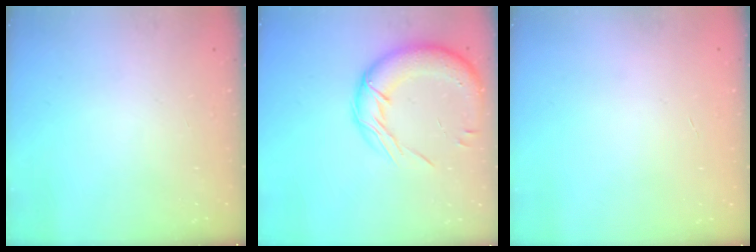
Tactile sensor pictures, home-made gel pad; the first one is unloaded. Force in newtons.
{"total": 16.7, "press": 16.4, "slide": 3.1}
{"total": 0.0}